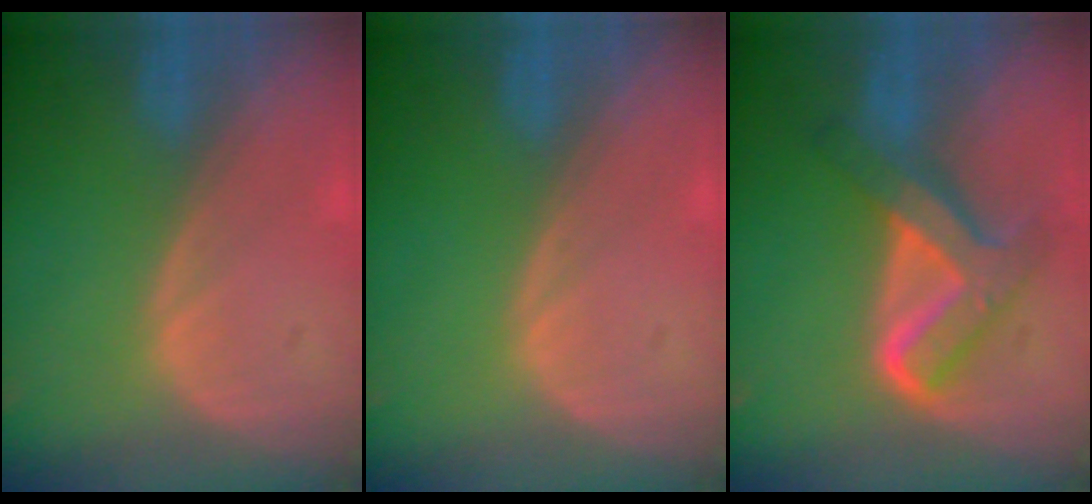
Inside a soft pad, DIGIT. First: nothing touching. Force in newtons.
{"total": 0.0}
{"total": 8.1, "press": 8.1, "slide": 0.7}